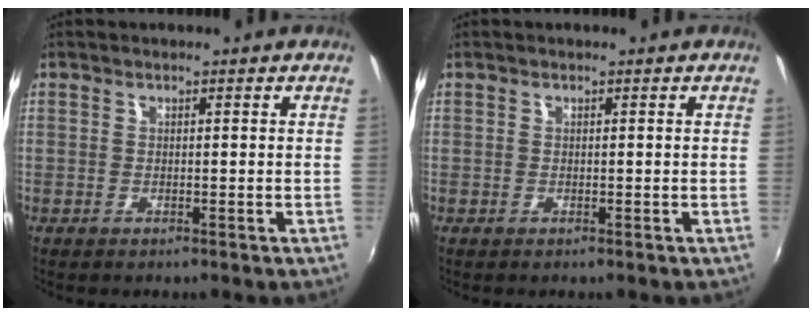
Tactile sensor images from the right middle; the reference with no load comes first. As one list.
[{"total": 0.0}]